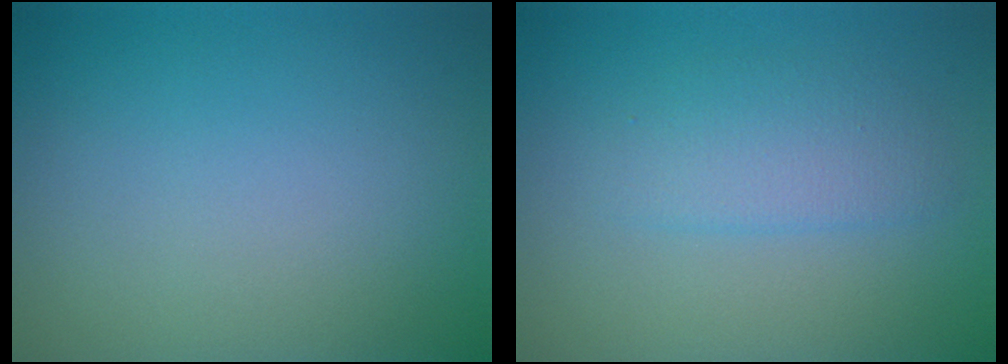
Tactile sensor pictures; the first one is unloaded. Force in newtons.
{"total": 2.4, "press": 2.4, "slide": 0.0}